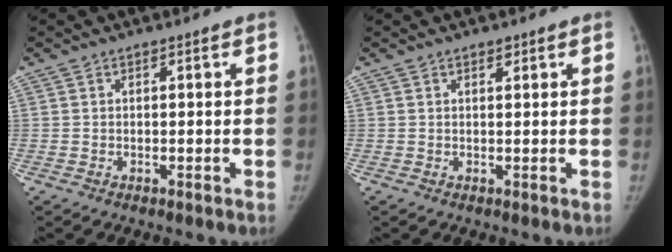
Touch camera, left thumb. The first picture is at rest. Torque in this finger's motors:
{"motor_torque": [0.16, -0.02, 0.00, -0.25, 0.03]}